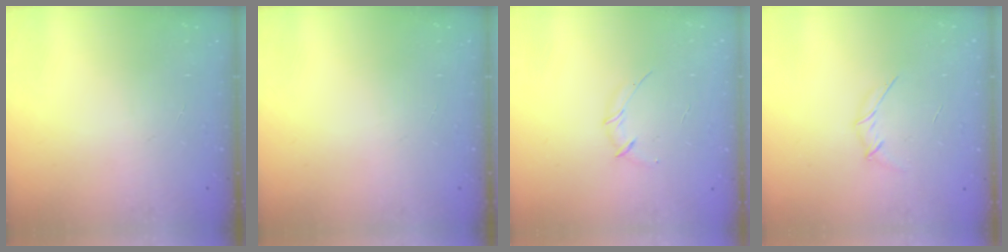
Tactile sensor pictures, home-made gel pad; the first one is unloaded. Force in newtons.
{"total": 0.0}
{"total": 3.0, "press": 2.9, "slide": 0.8}
{"total": 3.1, "press": 3.0, "slide": 0.8}